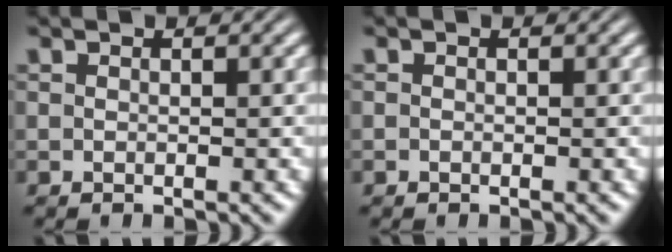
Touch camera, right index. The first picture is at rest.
{"total": 0.7, "force": [-0.3, -0.6, -0.2], "torque": [0.008, -0.005, -0.002]}